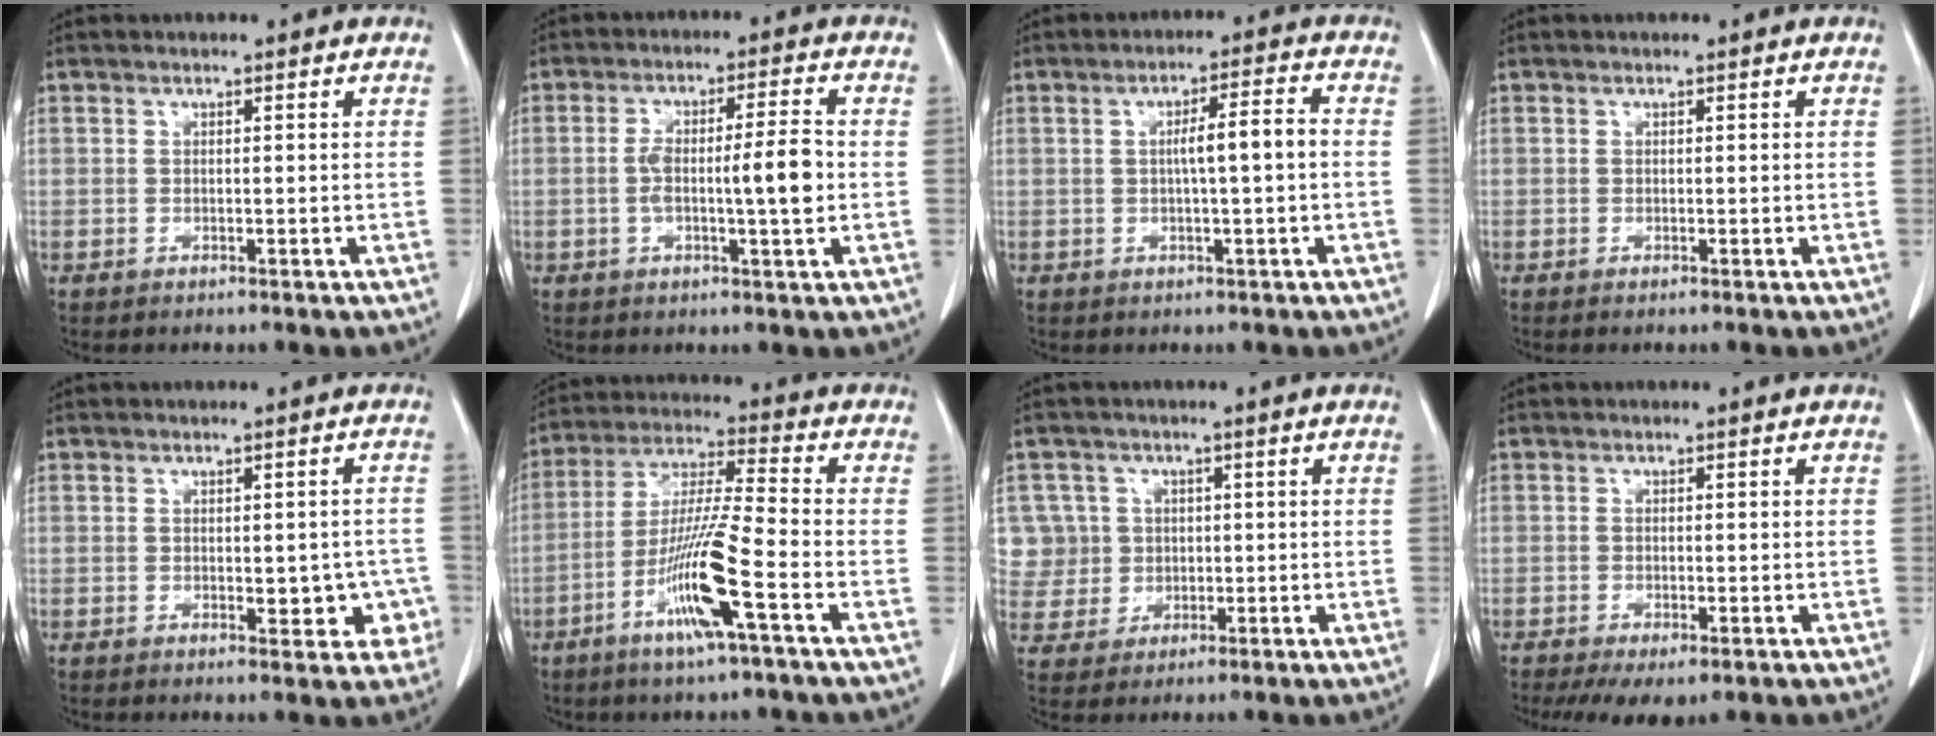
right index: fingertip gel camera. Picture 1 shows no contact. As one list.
[{"total": 7.7, "force": [-0.8, 0.8, 7.6], "torque": [-0.137, 0.012, -0.013]}, {"total": 5.0, "force": [-0.1, 0.1, 5.0], "torque": [-0.084, 0.011, -0.002]}, {"total": 0.0}, {"total": 4.9, "force": [-1.0, 2.7, 4.0], "torque": [-0.031, 0.011, -0.004]}, {"total": 12.1, "force": [-5.2, -0.4, 10.9], "torque": [-0.218, -0.009, -0.101]}, {"total": 8.1, "force": [1.5, 7.9, 0.0], "torque": [-0.006, 0.037, 0.046]}, {"total": 5.5, "force": [-3.1, 2.2, 3.9], "torque": [-0.064, -0.014, -0.048]}]